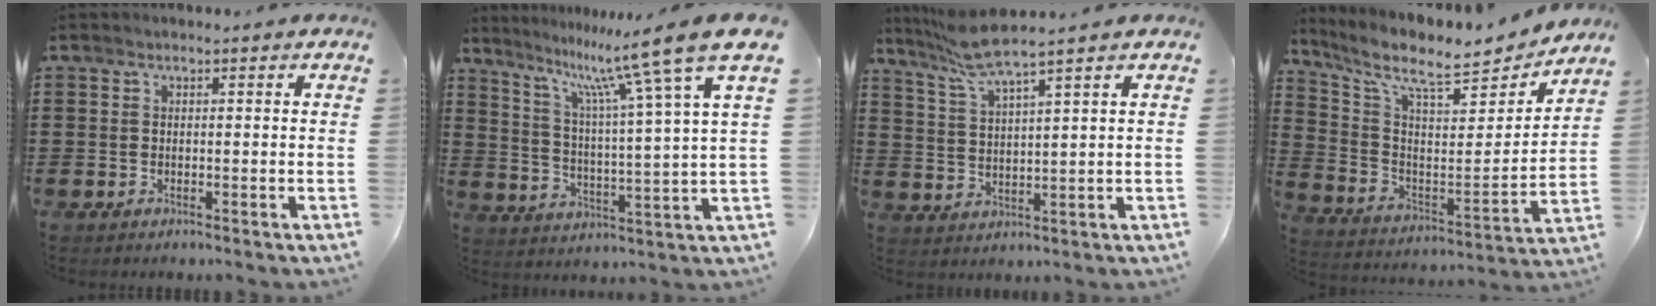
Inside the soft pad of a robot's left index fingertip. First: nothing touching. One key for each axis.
{"total": 12.4, "fx": 9.4, "fy": -0.3, "fz": 8.0, "tx": -0.156, "ty": -0.063, "tz": 0.143}
{"total": 6.1, "fx": 5.0, "fy": -0.2, "fz": 3.4, "tx": -0.084, "ty": -0.013, "tz": 0.088}
{"total": 9.8, "fx": 8.2, "fy": 2.0, "fz": 4.9, "tx": -0.118, "ty": -0.063, "tz": 0.133}